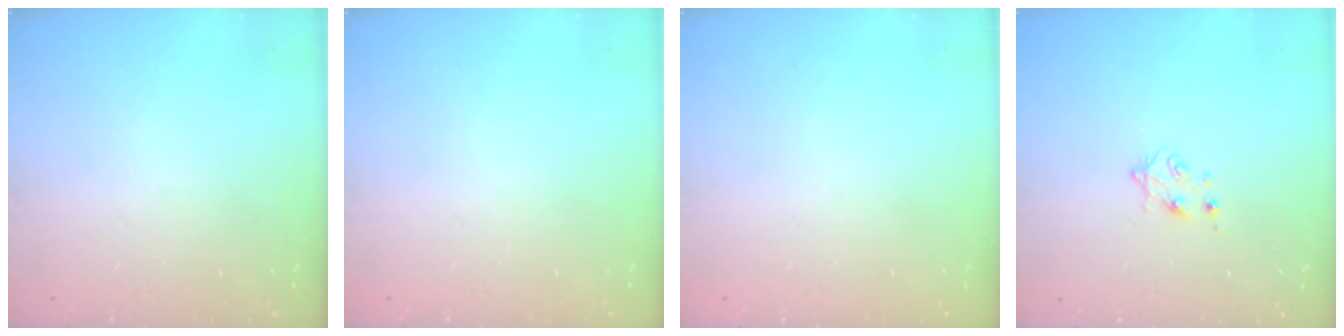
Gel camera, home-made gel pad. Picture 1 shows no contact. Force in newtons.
{"total": 0.0}
{"total": 0.0}
{"total": 5.2, "press": 5.2, "slide": 0.5}